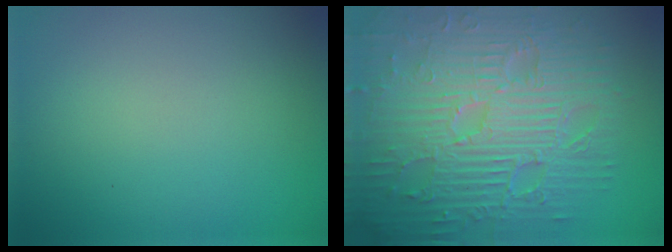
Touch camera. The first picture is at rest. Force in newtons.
{"total": 11.7, "press": 7.6, "slide": 8.9}